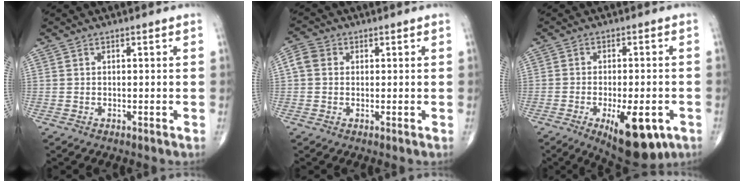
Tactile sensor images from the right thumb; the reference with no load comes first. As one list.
[{"total": 3.6, "force": [0.5, 3.1, 1.8], "torque": [-0.035, 0.011, 0.003]}, {"total": 12.6, "force": [-5.1, 5.0, 10.3], "torque": [-0.134, 0.001, -0.064]}]